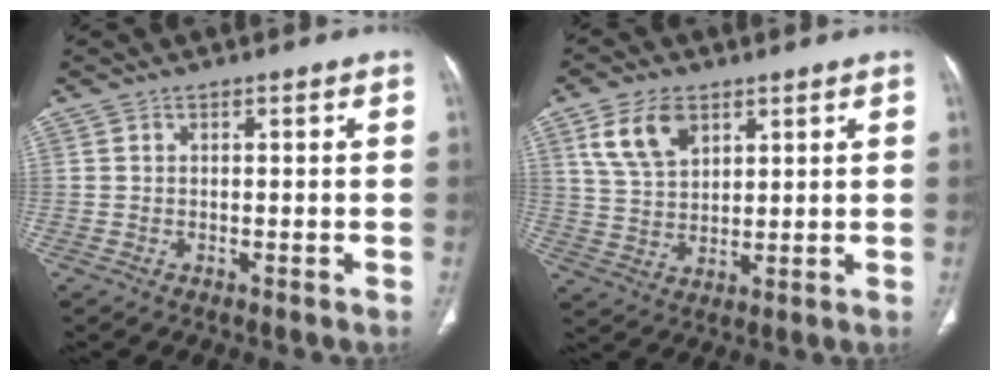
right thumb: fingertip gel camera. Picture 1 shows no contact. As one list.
[{"total": 9.1, "force": [4.6, 5.5, 5.6], "torque": [-0.093, -0.014, 0.094]}]